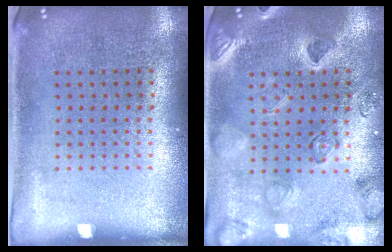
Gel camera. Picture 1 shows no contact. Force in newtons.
{"total": 2.5, "press": 2.4, "slide": 0.7}